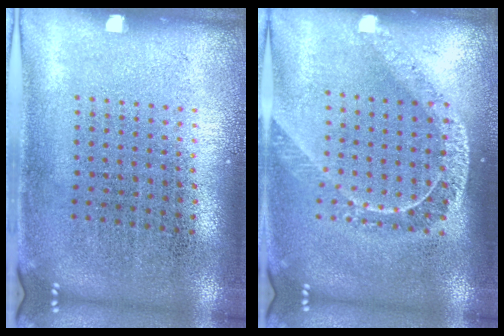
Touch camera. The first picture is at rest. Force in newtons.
{"total": 1.7, "press": 1.4, "slide": 1.0}